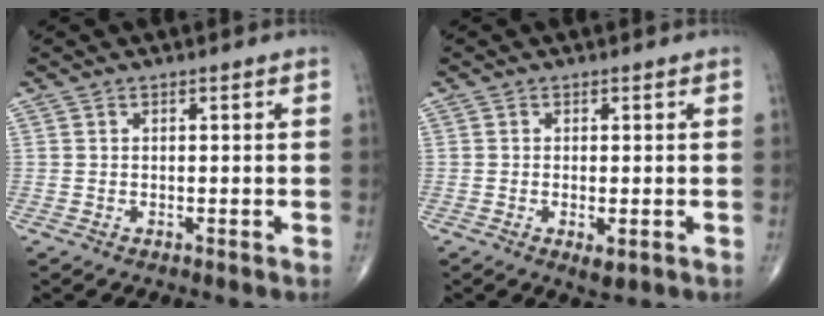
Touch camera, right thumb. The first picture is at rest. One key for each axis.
{"total": 2.4, "fx": -0.8, "fy": 0.9, "fz": 2.1, "tx": -0.039, "ty": -0.007, "tz": -0.012}